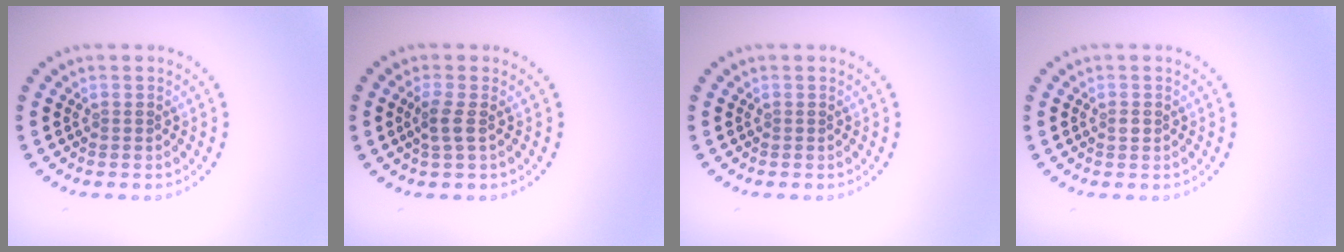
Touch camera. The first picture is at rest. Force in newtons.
{"total": 1.6, "press": 1.3, "slide": 0.8}
{"total": 0.0}
{"total": 0.7, "press": 0.6, "slide": 0.2}